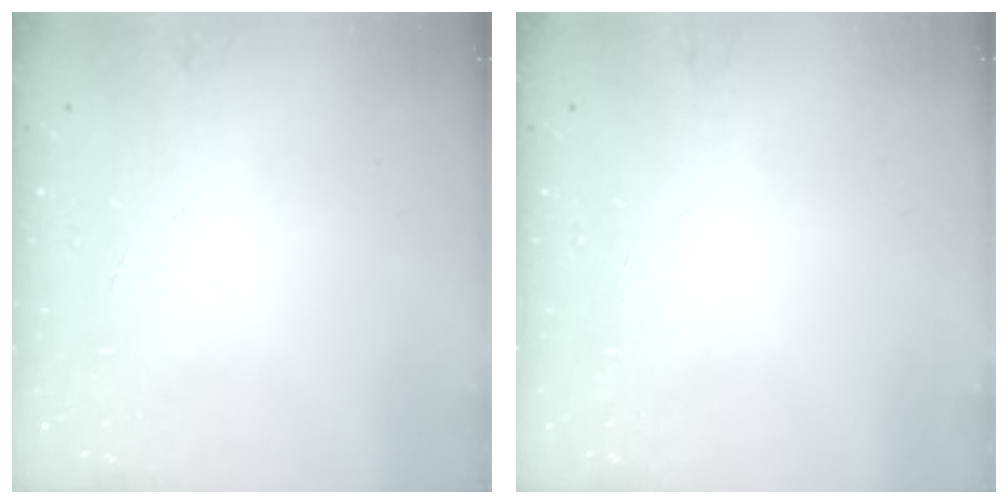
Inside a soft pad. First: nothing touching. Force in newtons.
{"total": 0.0}